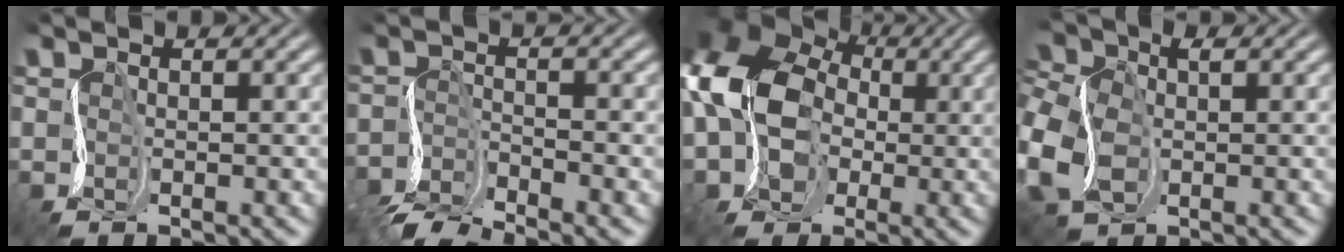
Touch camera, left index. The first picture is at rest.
{"total": 5.0, "force": [-4.3, 1.2, 2.2], "torque": [-0.043, -0.008, -0.083]}
{"total": 12.9, "force": [0.9, 10.8, 6.9], "torque": [-0.136, 0.005, -0.015]}
{"total": 8.2, "force": [-0.3, 6.0, 5.6], "torque": [-0.149, -0.010, 0.001]}